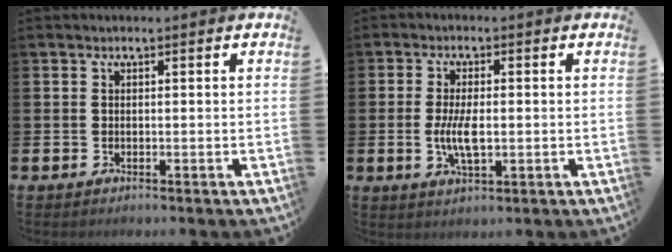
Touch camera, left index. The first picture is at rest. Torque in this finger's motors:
{"motor_torque": [1.00, -0.10, 0.60, 0.21]}